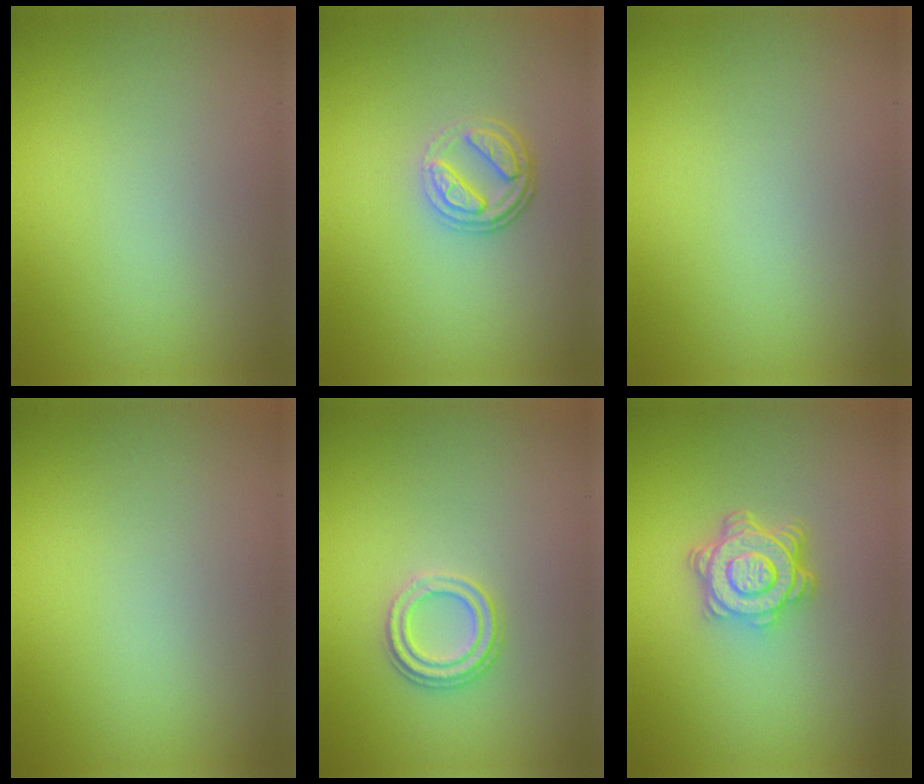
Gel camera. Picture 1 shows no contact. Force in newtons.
{"total": 3.0, "press": 2.5, "slide": 1.7}
{"total": 0.0}
{"total": 0.0}
{"total": 2.3, "press": 2.1, "slide": 1.0}
{"total": 4.6, "press": 3.4, "slide": 3.1}